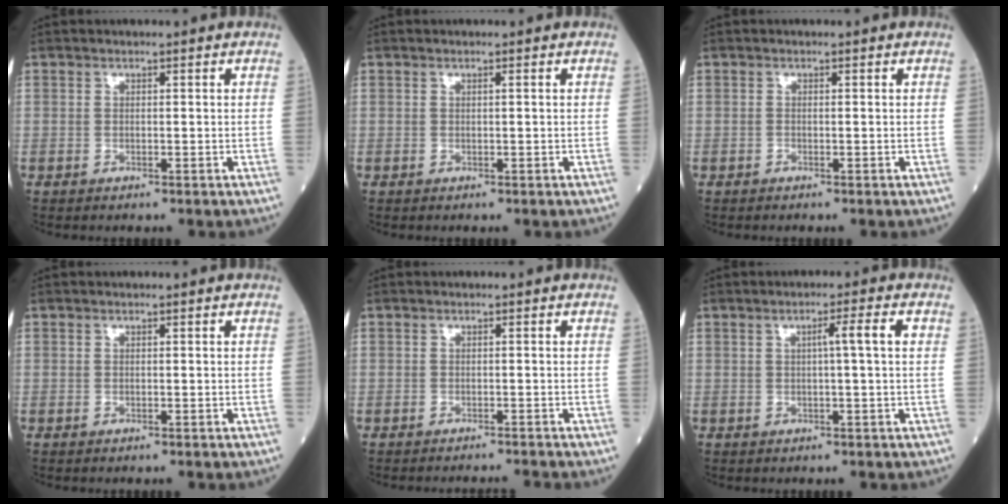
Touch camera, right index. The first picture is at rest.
{"total": 0.0}
{"total": 0.0}
{"total": 0.0}
{"total": 3.3, "force": [-3.1, -1.1, 0.2], "torque": [0.002, -0.008, -0.041]}
{"total": 3.4, "force": [0.6, -0.5, 3.3], "torque": [-0.052, 0.008, 0.009]}